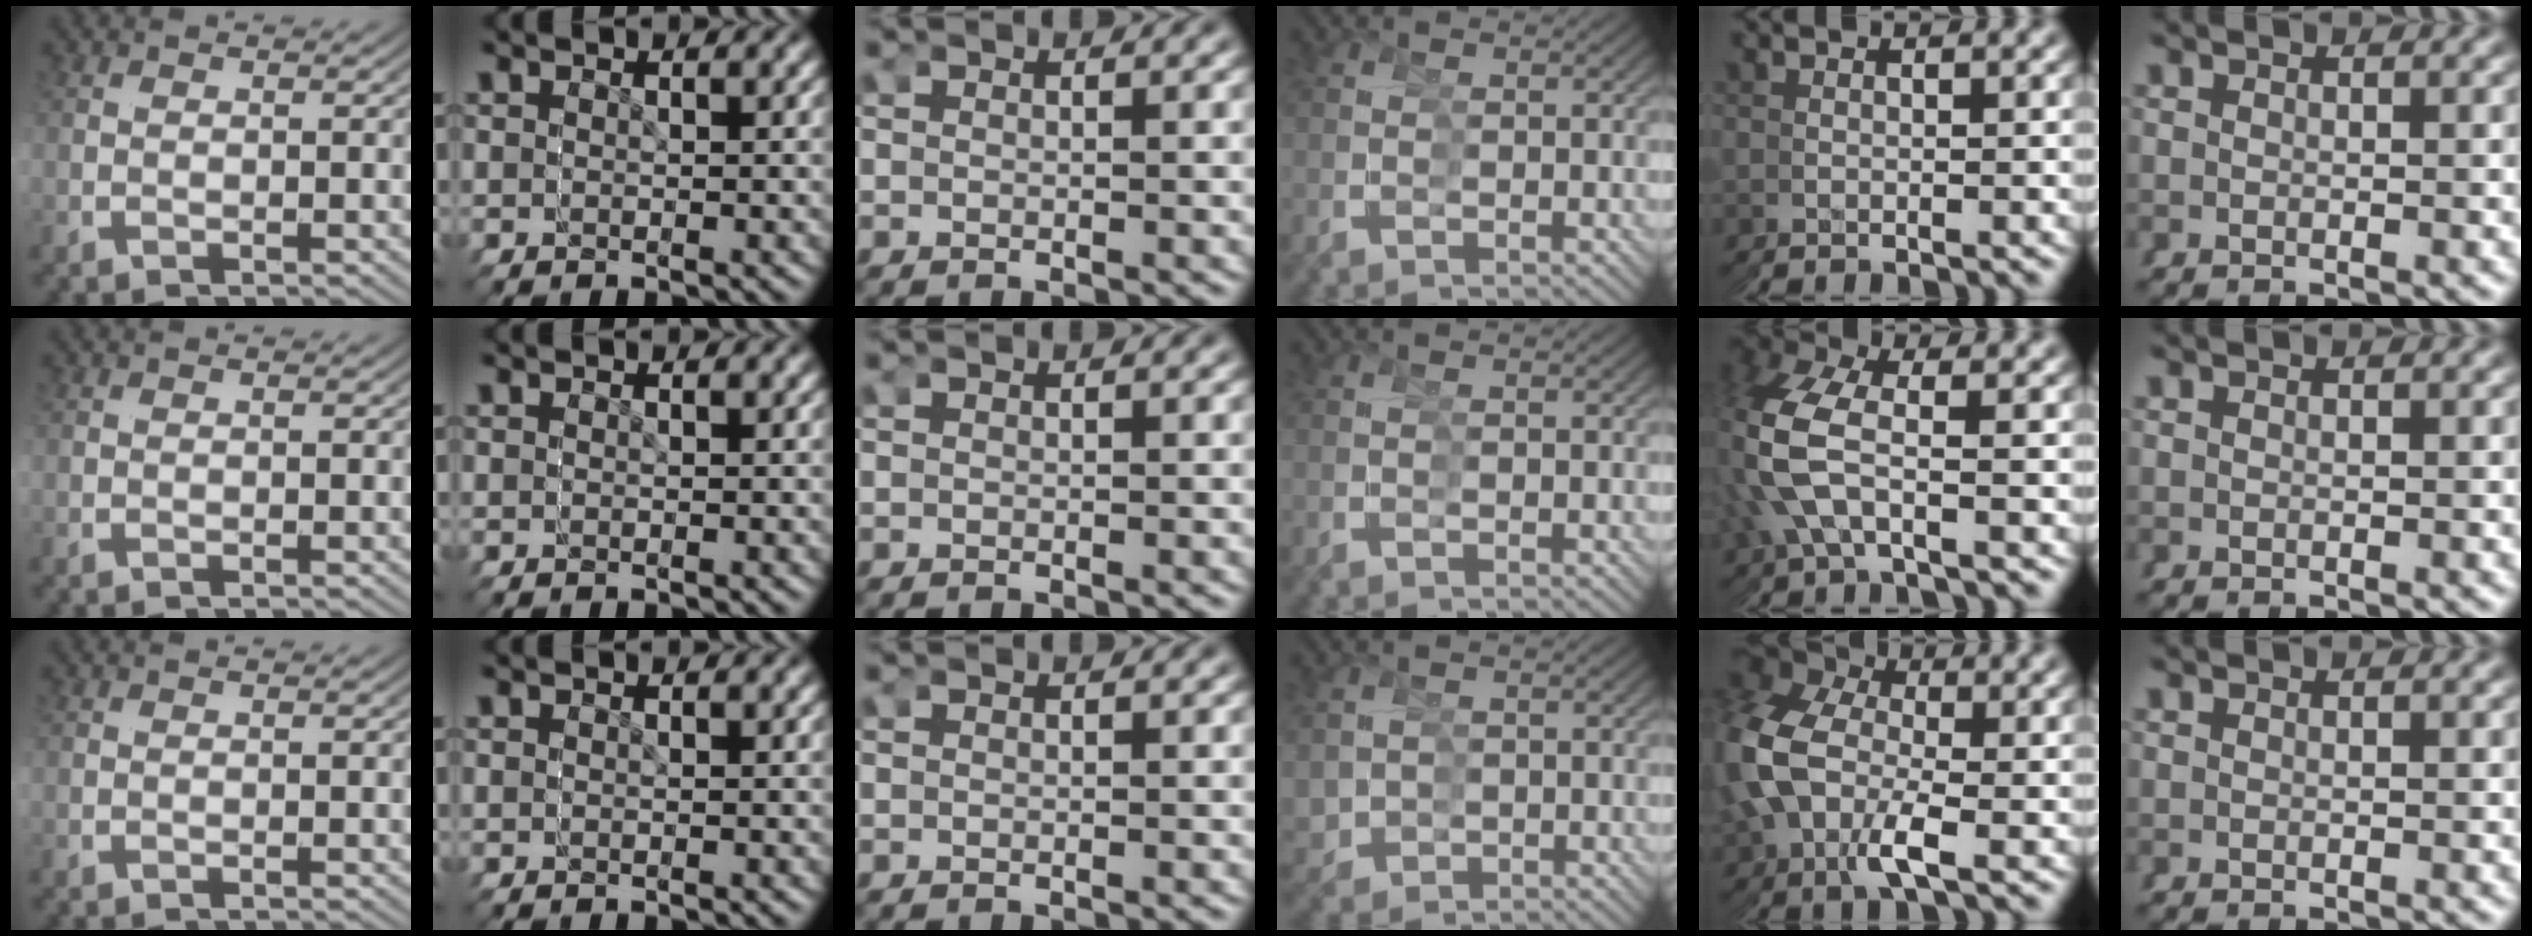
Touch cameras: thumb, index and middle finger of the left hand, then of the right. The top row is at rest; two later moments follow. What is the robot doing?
{"motion": "grasp_and_lifting", "object": "straw"}